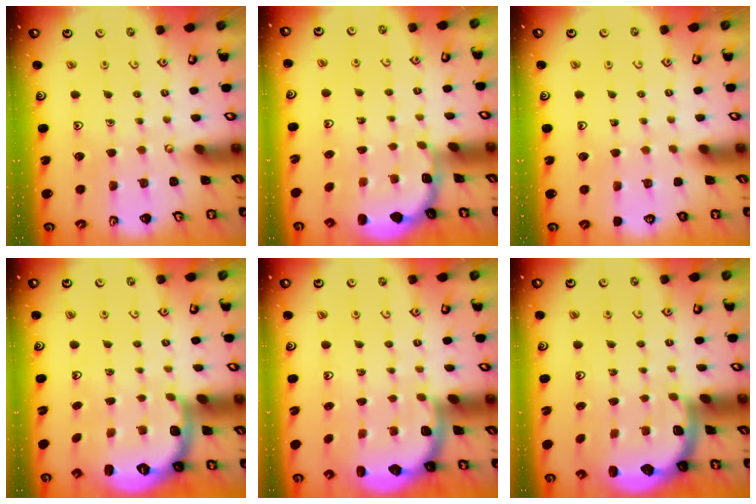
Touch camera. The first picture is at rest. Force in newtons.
{"total": 1.8, "press": 1.7, "slide": 0.7}
{"total": 0.0}
{"total": 2.5, "press": 2.0, "slide": 1.5}
{"total": 2.4, "press": 2.1, "slide": 1.3}
{"total": 1.9, "press": 1.8, "slide": 0.5}